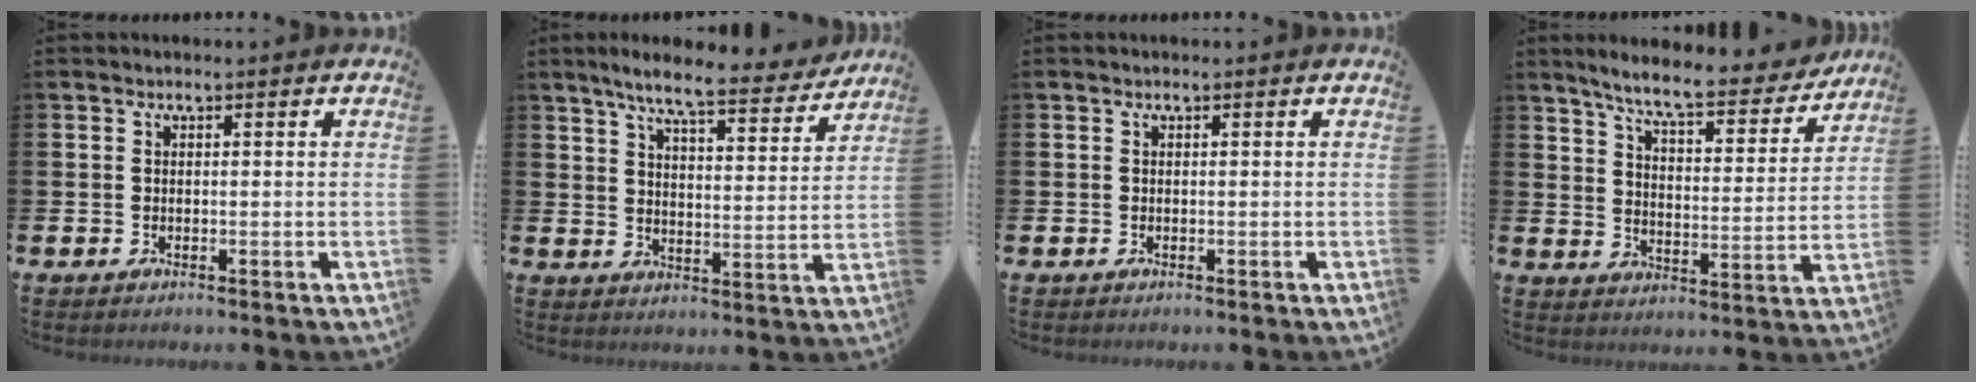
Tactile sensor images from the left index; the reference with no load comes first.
{"total": 7.9, "force": [7.1, 0.8, 3.5], "torque": [-0.081, -0.036, 0.120]}
{"total": 0.0}
{"total": 8.1, "force": [7.3, 1.1, 3.3], "torque": [-0.091, -0.043, 0.124]}